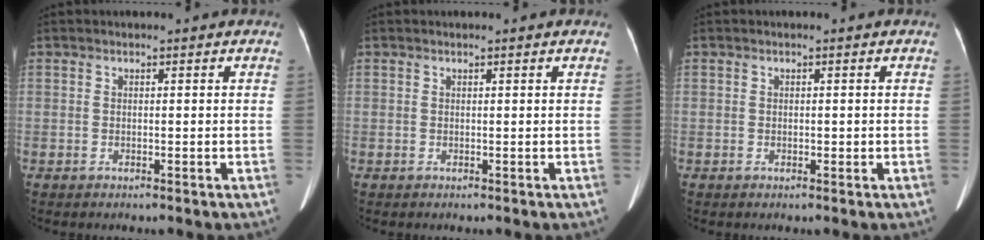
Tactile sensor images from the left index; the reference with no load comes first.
{"total": 0.7, "force": [0.5, -0.1, 0.4], "torque": [-0.007, -0.006, 0.005]}
{"total": 0.7, "force": [-0.5, 0.3, 0.2], "torque": [-0.001, -0.017, -0.012]}